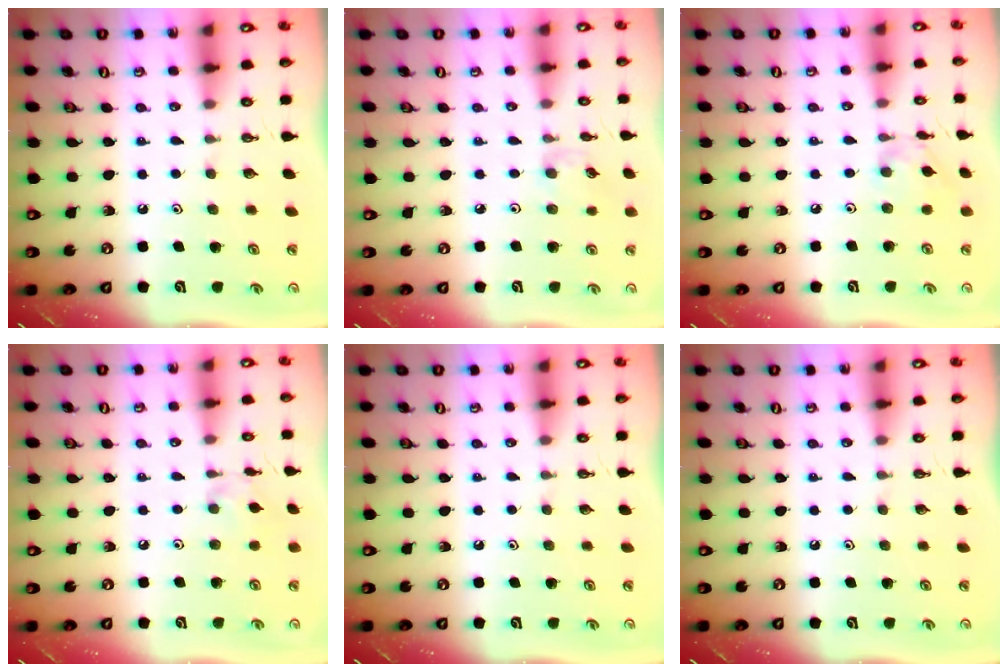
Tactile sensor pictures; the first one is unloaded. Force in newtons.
{"total": 3.4, "press": 3.4, "slide": 0.6}
{"total": 4.9, "press": 4.8, "slide": 0.3}
{"total": 3.2, "press": 3.1, "slide": 0.5}
{"total": 0.0}
{"total": 0.0}